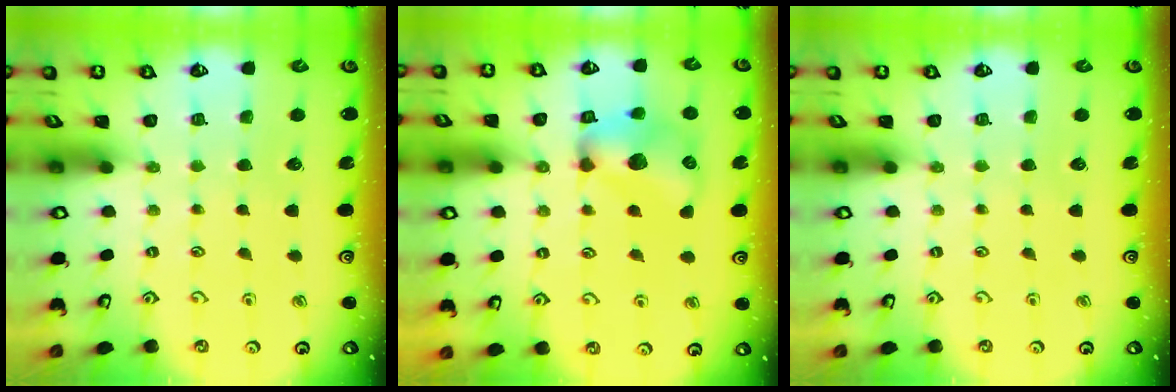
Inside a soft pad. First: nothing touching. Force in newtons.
{"total": 13.3, "press": 13.3, "slide": 0.9}
{"total": 0.0}